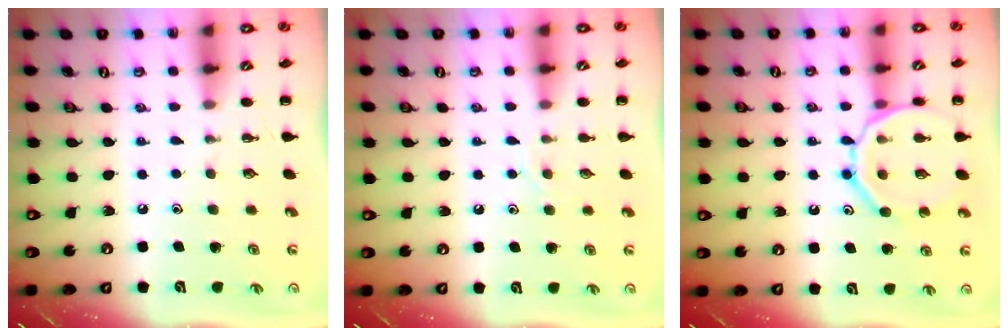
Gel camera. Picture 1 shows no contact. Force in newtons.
{"total": 6.3, "press": 6.1, "slide": 1.3}
{"total": 14.7, "press": 14.7, "slide": 1.1}